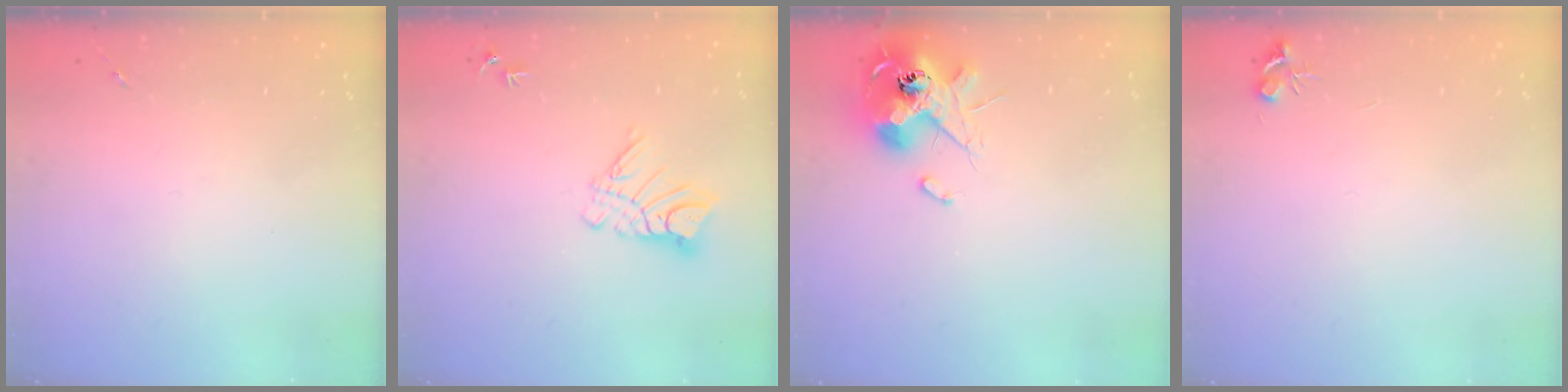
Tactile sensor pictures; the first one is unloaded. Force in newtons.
{"total": 9.5, "press": 9.5, "slide": 0.9}
{"total": 13.1, "press": 13.0, "slide": 1.6}
{"total": 4.7, "press": 4.7, "slide": 0.6}